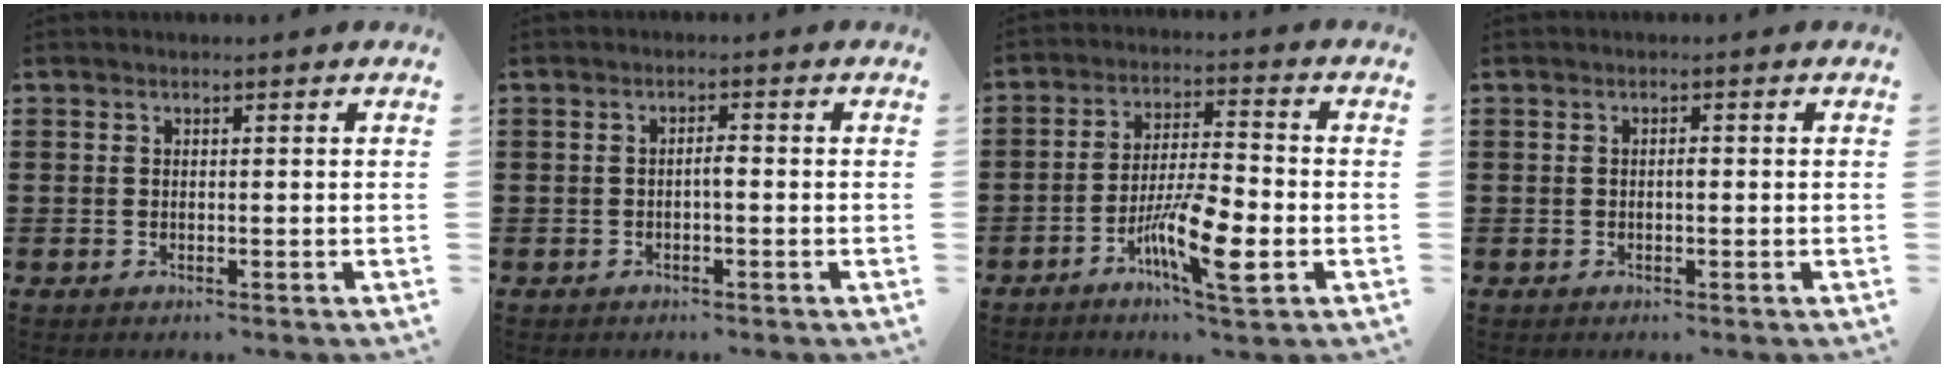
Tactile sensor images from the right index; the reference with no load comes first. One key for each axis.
{"total": 1.5, "fx": -0.4, "fy": 0.3, "fz": 1.4, "tx": -0.026, "ty": 0.001, "tz": -0.008}
{"total": 10.3, "fx": -4.1, "fy": 2.0, "fz": 9.2, "tx": -0.179, "ty": -0.006, "tz": -0.076}
{"total": 0.8, "fx": -0.2, "fy": 0.3, "fz": 0.8, "tx": -0.016, "ty": -0.003, "tz": -0.002}